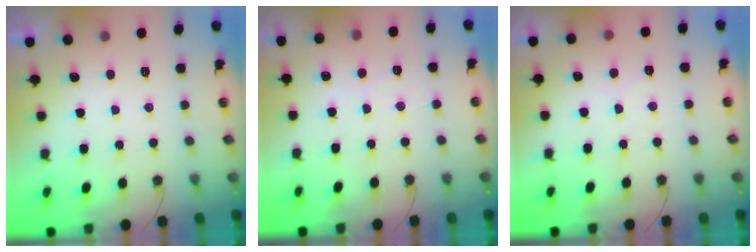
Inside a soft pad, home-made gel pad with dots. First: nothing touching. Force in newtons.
{"total": 5.0, "press": 4.9, "slide": 0.7}
{"total": 3.6, "press": 3.5, "slide": 0.5}